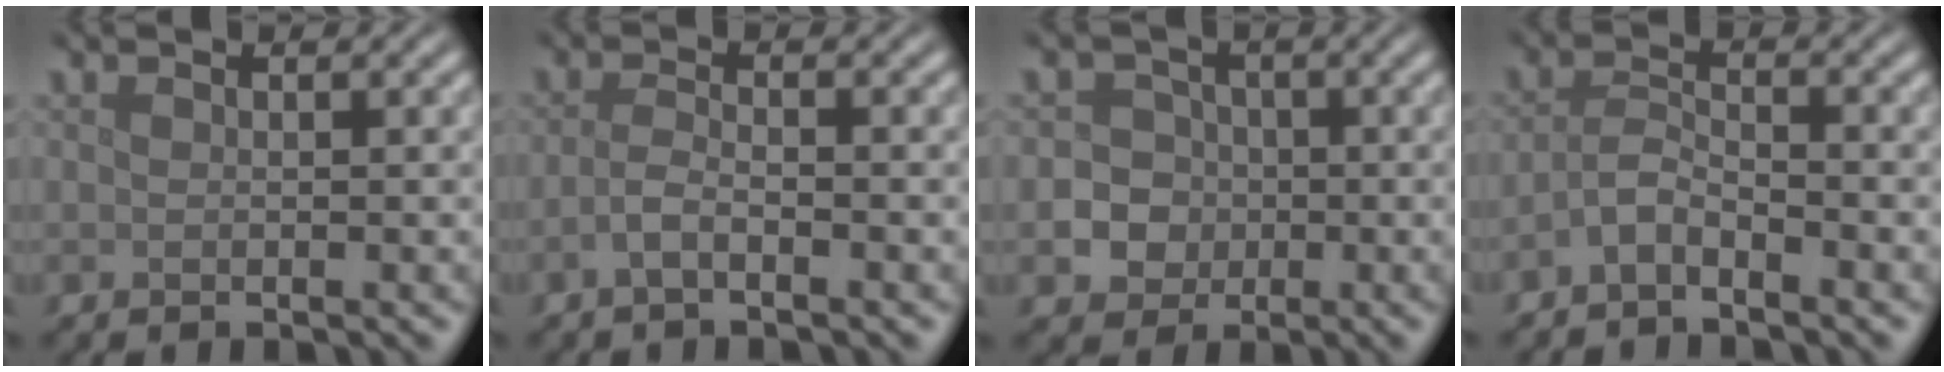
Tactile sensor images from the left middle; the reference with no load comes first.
{"total": 1.6, "force": [-0.8, 0.4, 1.3], "torque": [-0.028, 0.002, -0.022]}
{"total": 4.6, "force": [-1.0, 4.3, 1.2], "torque": [0.004, 0.013, -0.034]}
{"total": 1.9, "force": [-1.4, 0.5, 1.2], "torque": [-0.025, 0.006, -0.034]}